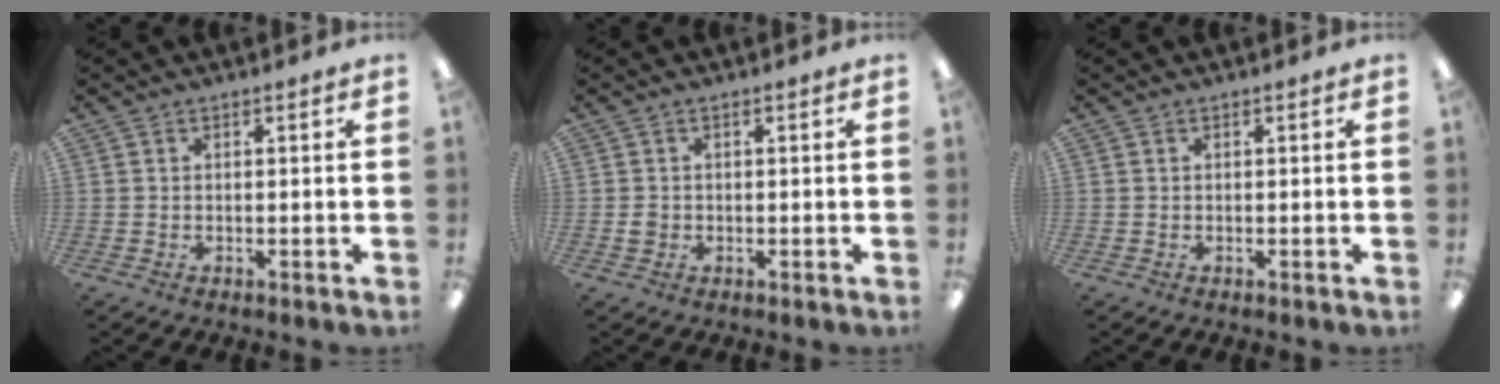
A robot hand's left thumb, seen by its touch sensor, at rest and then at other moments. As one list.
[{"total": 1.4, "force": [-0.2, 1.2, 0.6], "torque": [-0.013, 0.003, -0.005]}, {"total": 0.0}]